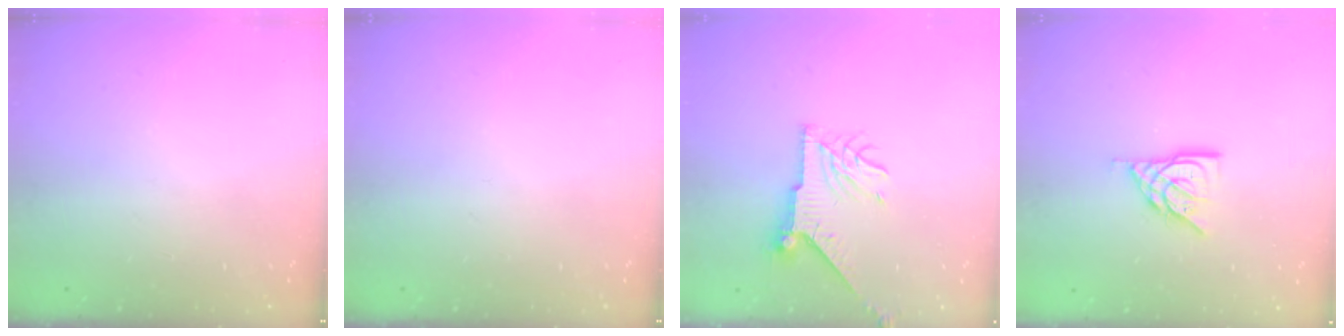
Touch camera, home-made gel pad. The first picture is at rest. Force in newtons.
{"total": 0.0}
{"total": 9.2, "press": 9.2, "slide": 0.2}
{"total": 9.2, "press": 9.2, "slide": 0.4}